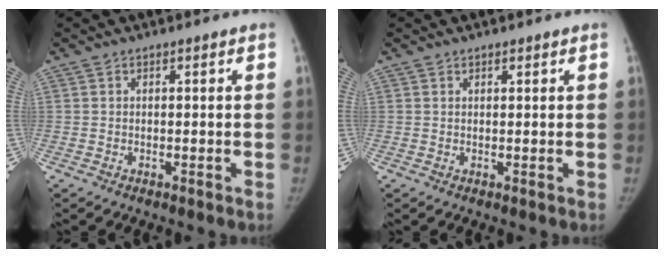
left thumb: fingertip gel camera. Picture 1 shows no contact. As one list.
[{"total": 0.7, "force": [0.6, 0.3, 0.3], "torque": [-0.004, -0.003, 0.009]}]